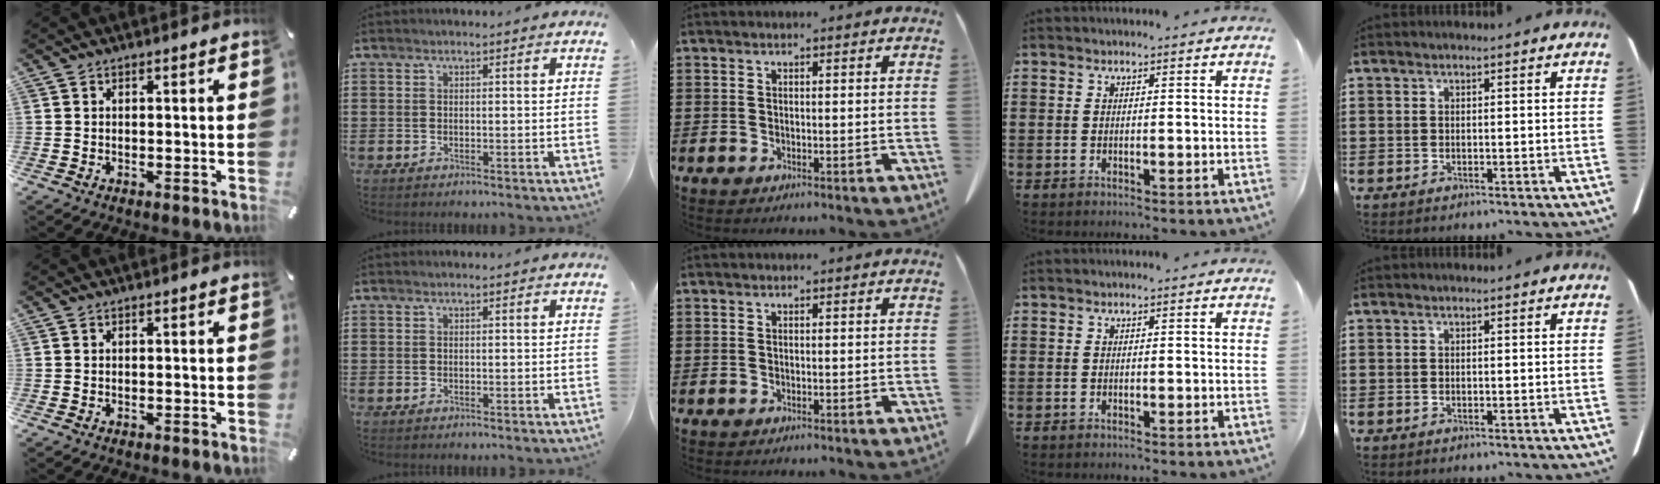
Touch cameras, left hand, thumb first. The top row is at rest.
{}